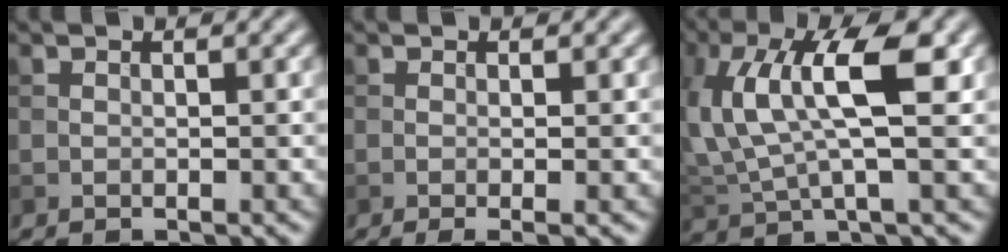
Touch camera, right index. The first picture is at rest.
{"total": 2.1, "force": [-0.4, 0.5, 2.0], "torque": [-0.029, -0.007, -0.009]}
{"total": 8.6, "force": [2.5, 2.9, 7.7], "torque": [-0.162, 0.006, 0.043]}